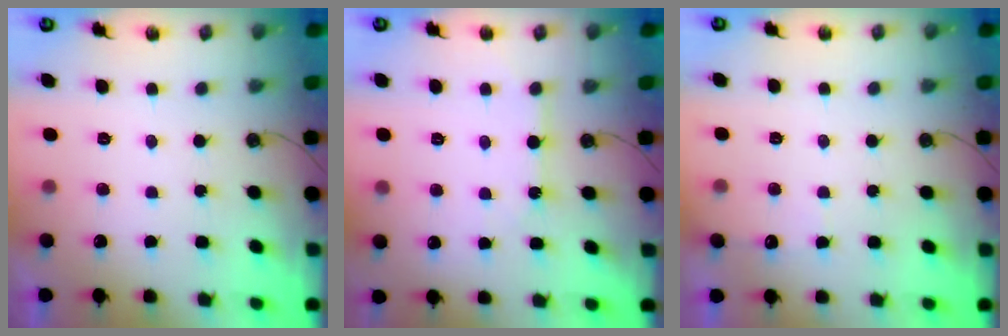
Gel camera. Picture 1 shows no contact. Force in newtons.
{"total": 4.9, "press": 4.9, "slide": 0.4}
{"total": 5.0, "press": 4.9, "slide": 0.6}